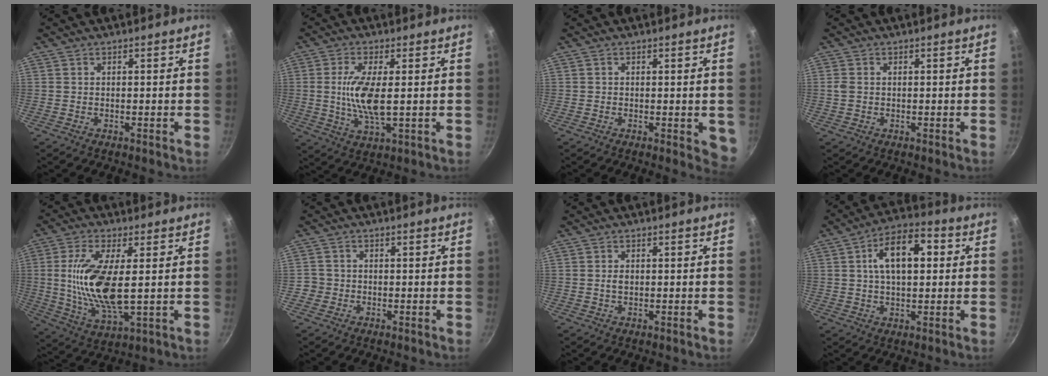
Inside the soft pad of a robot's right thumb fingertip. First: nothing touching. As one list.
[{"total": 9.3, "force": [0.5, 3.1, 8.8], "torque": [-0.181, -0.009, 0.010]}, {"total": 3.6, "force": [-0.5, 1.9, 3.0], "torque": [-0.024, -0.002, -0.006]}, {"total": 1.7, "force": [0.2, 1.3, 1.1], "torque": [-0.024, 0.002, 0.004]}, {"total": 15.0, "force": [1.3, 5.6, 13.8], "torque": [-0.278, -0.014, 0.028]}, {"total": 2.1, "force": [-0.8, 1.9, 0.2], "torque": [0.006, 0.012, -0.016]}, {"total": 1.4, "force": [0.0, 0.9, 1.0], "torque": [-0.015, 0.004, 0.000]}, {"total": 12.5, "force": [2.5, 6.7, 10.2], "torque": [-0.140, 0.020, 0.030]}]